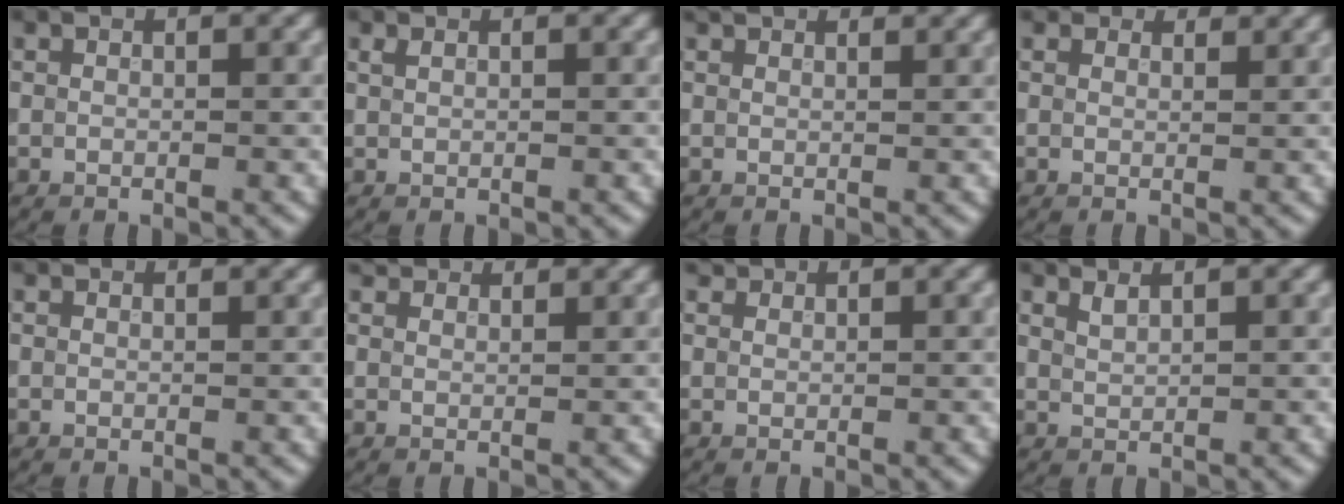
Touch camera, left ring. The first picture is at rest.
{"total": 0.6, "force": [0.4, 0.2, 0.4], "torque": [-0.008, 0.004, 0.010]}
{"total": 2.9, "force": [2.7, 0.5, 0.9], "torque": [-0.017, 0.006, 0.034]}
{"total": 2.9, "force": [2.6, 1.1, 0.7], "torque": [-0.013, -0.007, 0.034]}
{"total": 1.1, "force": [1.1, 0.2, 0.2], "torque": [-0.008, -0.005, 0.009]}
{"total": 4.7, "force": [4.1, 1.8, 1.6], "torque": [-0.039, 0.008, 0.061]}
{"total": 1.1, "force": [1.0, 0.5, 0.2], "torque": [-0.004, -0.001, 0.017]}
{"total": 1.0, "force": [0.9, 0.2, 0.5], "torque": [-0.012, -0.002, 0.022]}